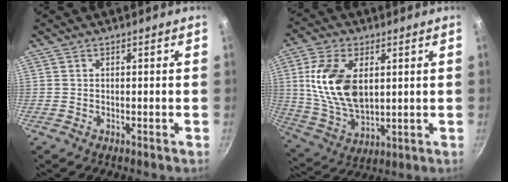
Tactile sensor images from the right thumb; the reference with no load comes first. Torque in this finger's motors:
{"motor_torque": [-0.87, 1.40, 0.66, 0.30, 0.17]}